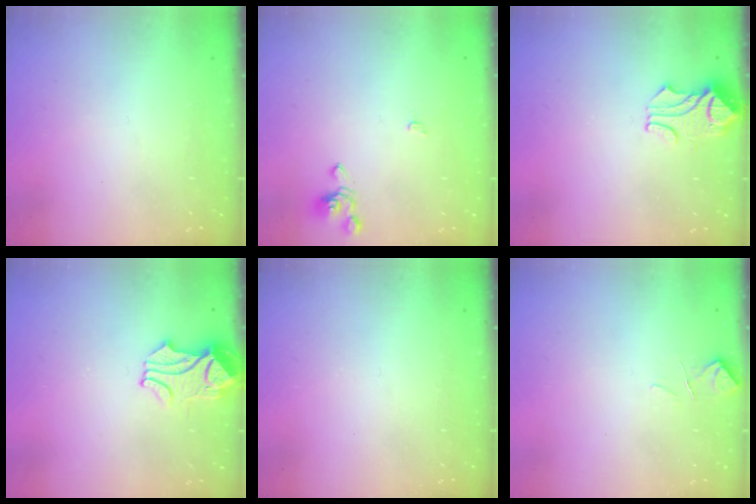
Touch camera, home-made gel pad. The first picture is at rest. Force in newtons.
{"total": 0.6, "press": 0.6, "slide": 0.2}
{"total": 0.8, "press": 0.5, "slide": 0.6}
{"total": 2.0, "press": 1.8, "slide": 1.0}
{"total": 0.0}
{"total": 0.8, "press": 0.3, "slide": 0.7}